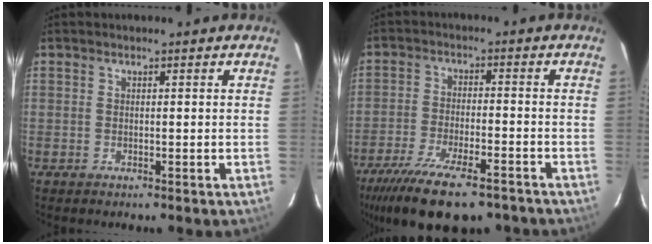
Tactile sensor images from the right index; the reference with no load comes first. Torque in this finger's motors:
{"motor_torque": [1.31, -0.83, 0.78, 0.17]}